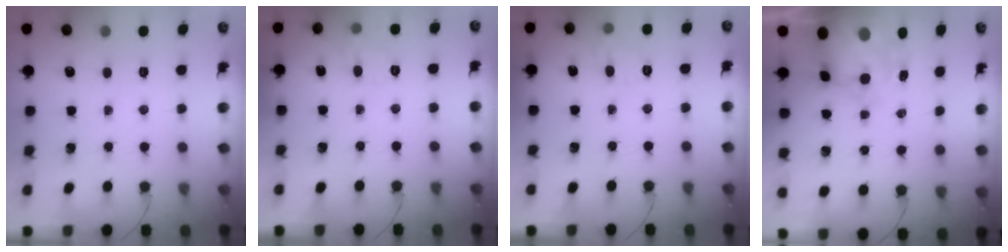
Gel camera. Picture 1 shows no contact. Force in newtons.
{"total": 4.9, "press": 4.7, "slide": 1.4}
{"total": 4.9, "press": 4.7, "slide": 1.4}
{"total": 9.3, "press": 9.1, "slide": 2.0}